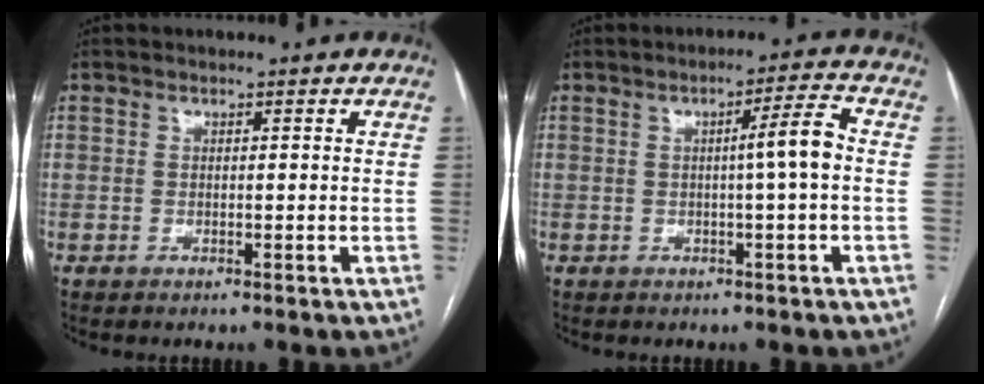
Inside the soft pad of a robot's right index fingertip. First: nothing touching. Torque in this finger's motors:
{"motor_torque": [0.82, 0.15, 0.43, 0.09]}